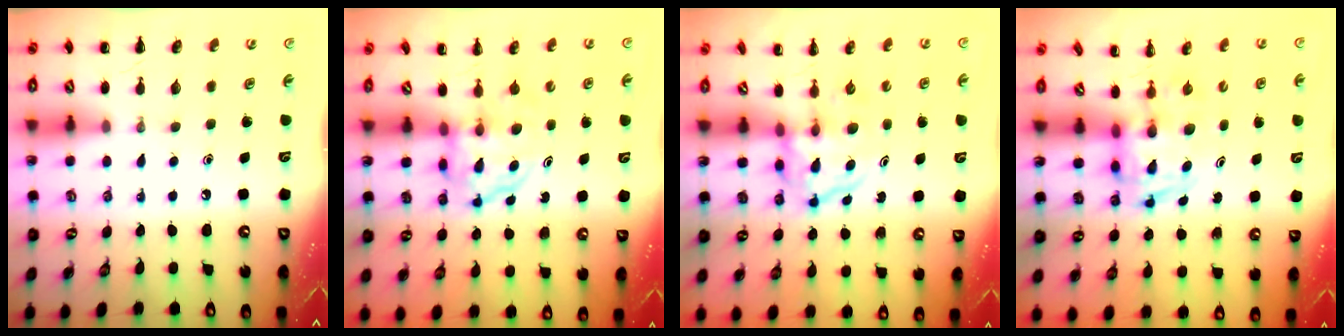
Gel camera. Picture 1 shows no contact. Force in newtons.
{"total": 3.9, "press": 3.9, "slide": 0.2}
{"total": 3.8, "press": 3.8, "slide": 0.4}
{"total": 2.8, "press": 2.7, "slide": 0.5}